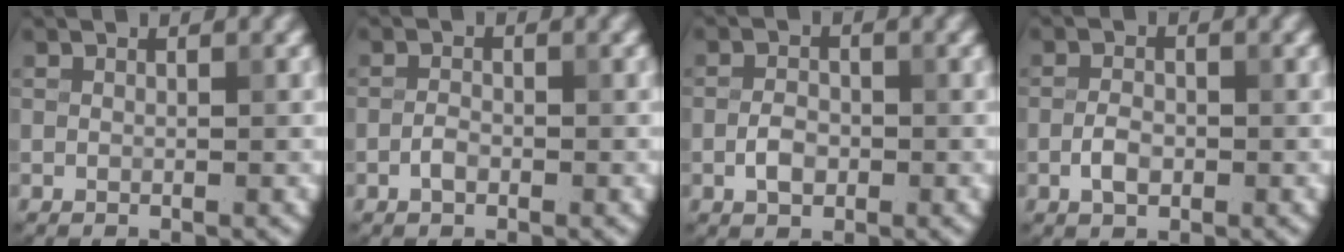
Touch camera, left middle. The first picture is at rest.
{"total": 1.3, "force": [-0.6, 0.7, 0.9], "torque": [-0.017, 0.002, -0.015]}
{"total": 2.2, "force": [-0.7, 1.4, 1.5], "torque": [-0.030, 0.004, -0.018]}
{"total": 2.1, "force": [-0.7, 1.3, 1.6], "torque": [-0.029, 0.003, -0.018]}